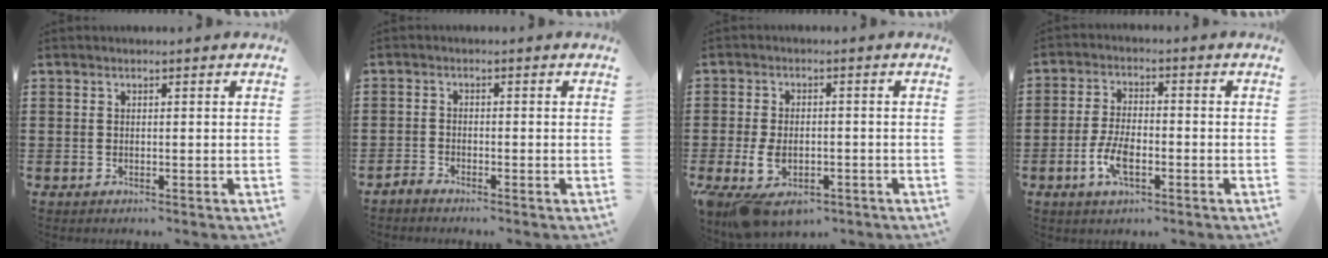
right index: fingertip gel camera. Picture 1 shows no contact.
{"total": 1.6, "force": [-1.6, 0.1, 0.0], "torque": [-0.006, 0.005, -0.033]}
{"total": 5.5, "force": [-2.4, 3.2, 3.8], "torque": [-0.093, -0.003, -0.049]}
{"total": 3.9, "force": [-1.4, 1.6, 3.3], "torque": [-0.079, -0.003, -0.029]}